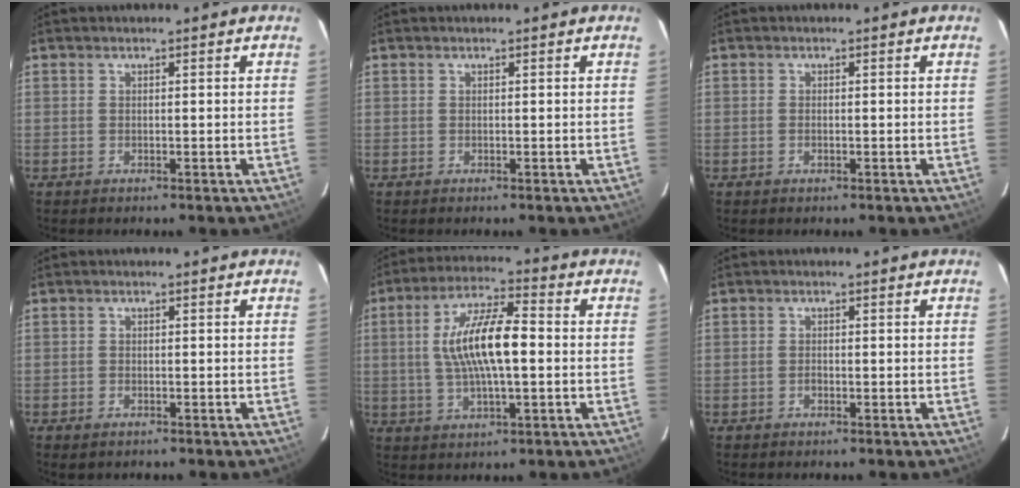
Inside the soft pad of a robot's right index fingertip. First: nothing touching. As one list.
[{"total": 0.0}, {"total": 0.7, "force": [-0.2, 0.4, 0.4], "torque": [-0.009, 0.000, -0.004]}, {"total": 1.3, "force": [-0.9, 0.8, 0.5], "torque": [-0.010, -0.002, -0.015]}, {"total": 12.7, "force": [0.2, 3.6, 12.2], "torque": [-0.233, 0.011, 0.005]}, {"total": 0.9, "force": [-0.5, 0.7, 0.4], "torque": [-0.008, 0.002, -0.008]}]